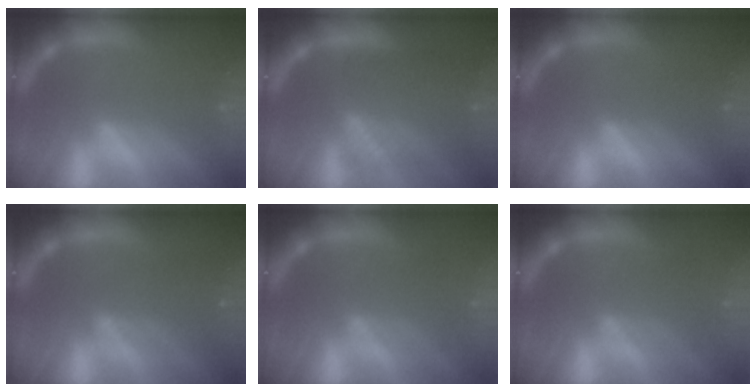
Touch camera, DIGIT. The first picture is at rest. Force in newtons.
{"total": 9.1}
{"total": 2.0}
{"total": 4.0}
{"total": 3.0}
{"total": 3.0}